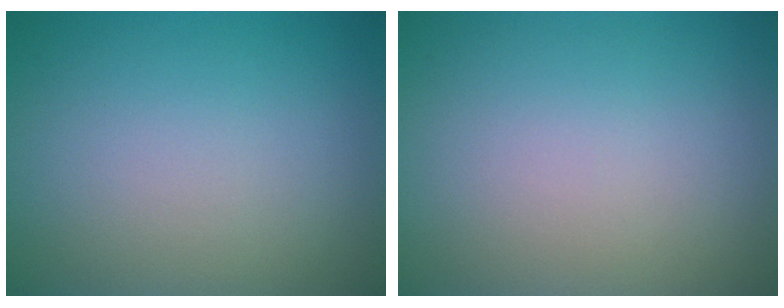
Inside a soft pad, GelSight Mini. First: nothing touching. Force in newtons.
{"total": 0.0}